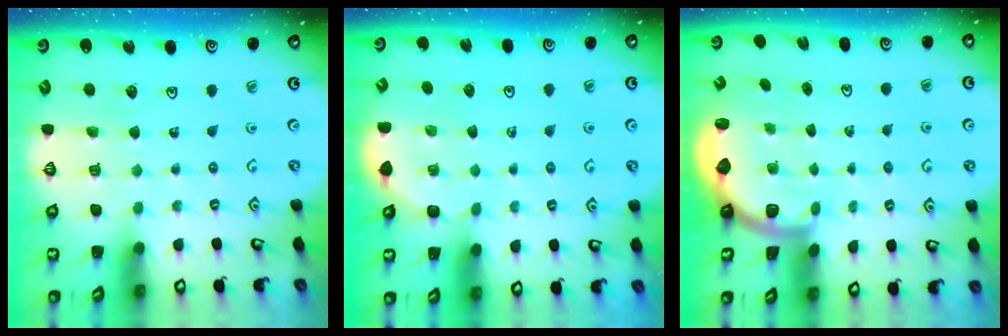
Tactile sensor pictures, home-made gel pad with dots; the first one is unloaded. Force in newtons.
{"total": 3.0, "press": 2.9, "slide": 0.9}
{"total": 1.9, "press": 1.8, "slide": 0.5}